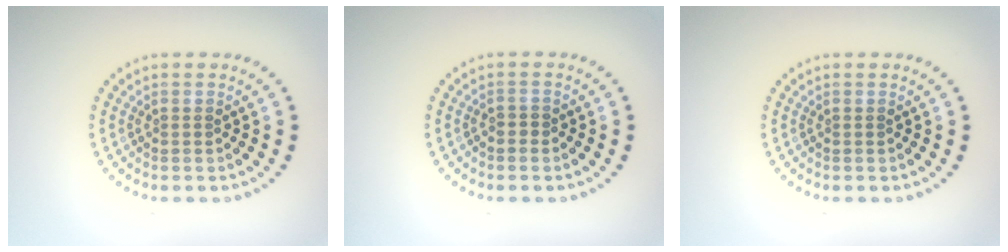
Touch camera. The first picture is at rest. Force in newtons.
{"total": 0.5, "press": 0.3, "slide": 0.4}
{"total": 0.0}